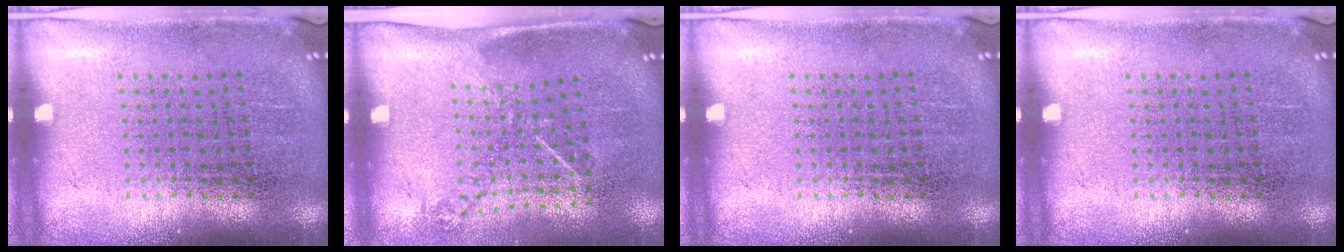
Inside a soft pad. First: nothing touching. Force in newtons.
{"total": 1.2, "press": 0.8, "slide": 0.8}
{"total": 0.0}
{"total": 0.0}